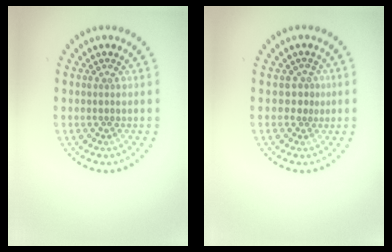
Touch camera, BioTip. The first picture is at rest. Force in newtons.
{"total": 1.2, "press": 0.6, "slide": 1.0}